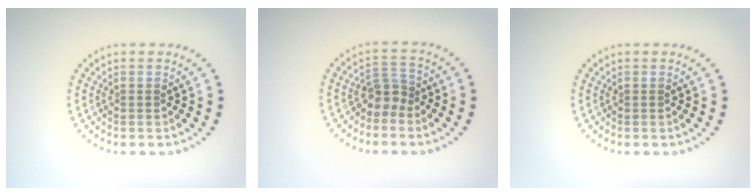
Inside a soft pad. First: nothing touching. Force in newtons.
{"total": 2.2, "press": 1.7, "slide": 1.3}
{"total": 0.0}